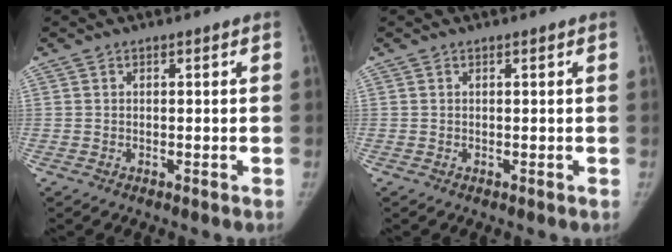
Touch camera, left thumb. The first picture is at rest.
{"total": 0.0}